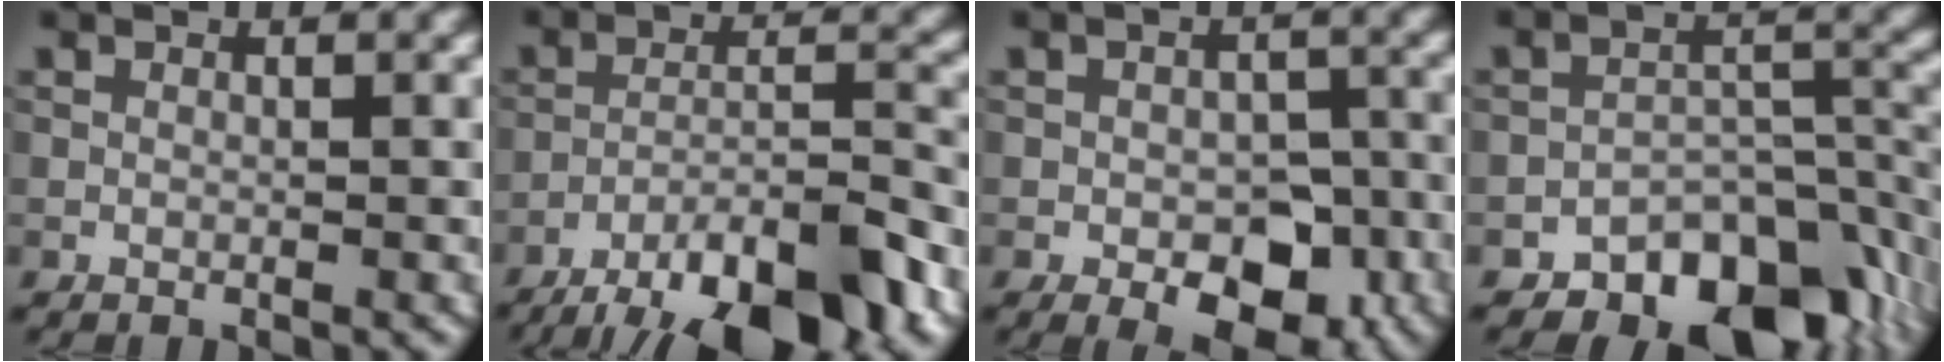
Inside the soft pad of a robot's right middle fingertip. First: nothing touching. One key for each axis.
{"total": 11.7, "fx": -8.7, "fy": 3.1, "fz": 7.2, "tx": -0.111, "ty": -0.008, "tz": -0.131}
{"total": 6.3, "fx": -2.4, "fy": 3.5, "fz": 4.6, "tx": -0.058, "ty": -0.009, "tz": -0.033}
{"total": 9.2, "fx": -6.4, "fy": 4.9, "fz": 4.3, "tx": -0.039, "ty": -0.009, "tz": -0.104}